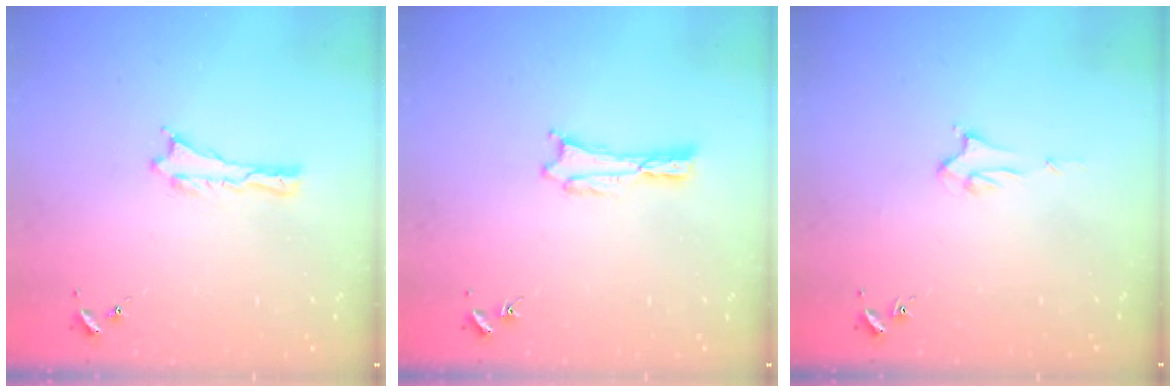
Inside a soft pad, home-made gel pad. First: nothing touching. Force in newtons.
{"total": 0.7, "press": 0.7, "slide": 0.1}
{"total": 1.9, "press": 1.9, "slide": 0.1}